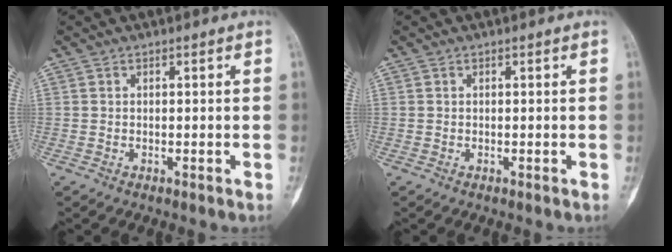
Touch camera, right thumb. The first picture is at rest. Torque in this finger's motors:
{"motor_torque": [0.01, 0.01, 0.13, 0.00, 0.03]}